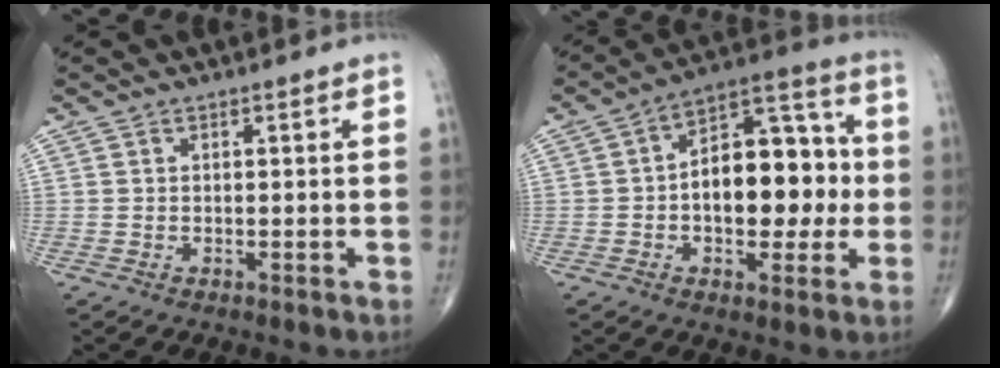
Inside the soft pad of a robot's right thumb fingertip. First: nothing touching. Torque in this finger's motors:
{"motor_torque": [0.17, 0.50, 0.95, 0.40, 0.33]}